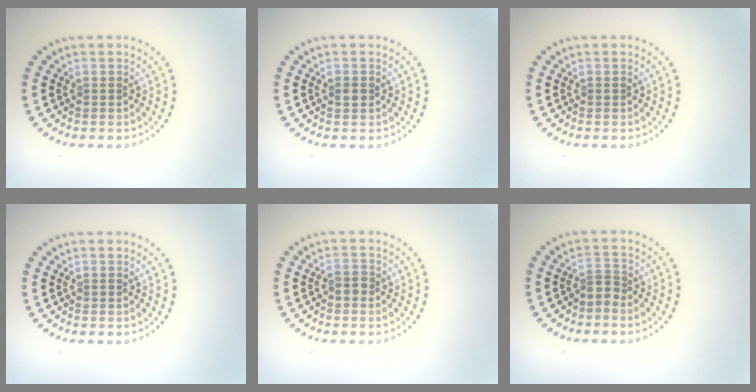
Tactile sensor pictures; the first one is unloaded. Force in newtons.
{"total": 1.1, "press": 1.1, "slide": 0.1}
{"total": 0.0}
{"total": 0.0}
{"total": 1.1, "press": 1.0, "slide": 0.3}
{"total": 1.3, "press": 0.9, "slide": 0.9}